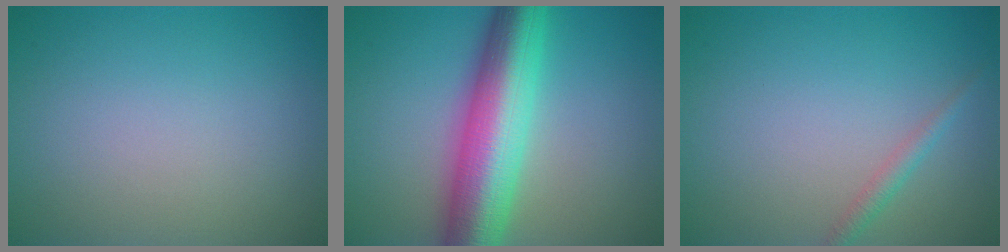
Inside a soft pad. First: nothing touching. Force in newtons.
{"total": 10.3, "press": 10.3, "slide": 0.2}
{"total": 1.3, "press": 1.3, "slide": 0.0}